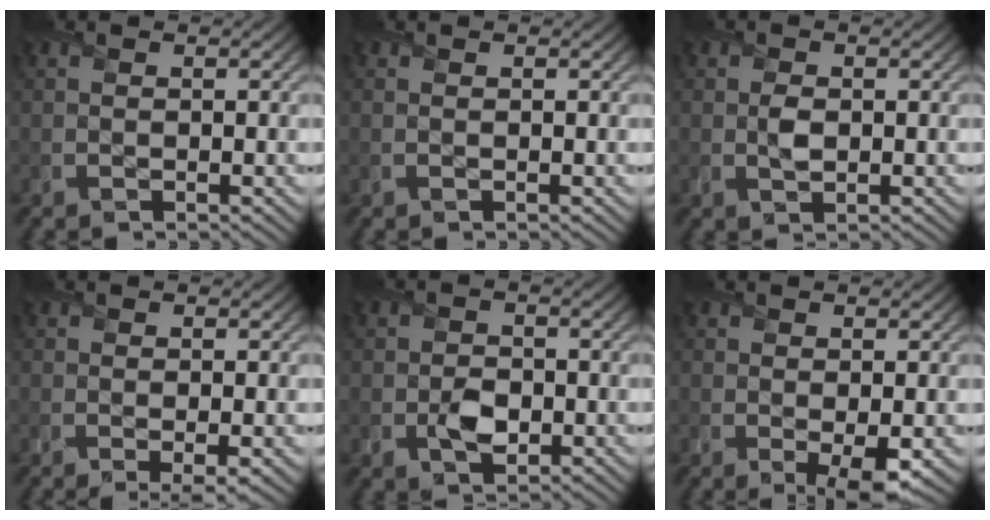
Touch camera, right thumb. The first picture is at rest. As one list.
[{"total": 0.0}, {"total": 2.0, "force": [0.0, 1.4, 1.4], "torque": [-0.029, -0.003, -0.001]}, {"total": 2.3, "force": [-0.5, 0.5, 2.2], "torque": [-0.044, -0.008, -0.011]}, {"total": 3.3, "force": [-0.9, 2.5, 2.0], "torque": [-0.034, -0.006, -0.019]}, {"total": 3.0, "force": [-0.5, 1.1, 2.7], "torque": [-0.048, -0.012, -0.009]}]